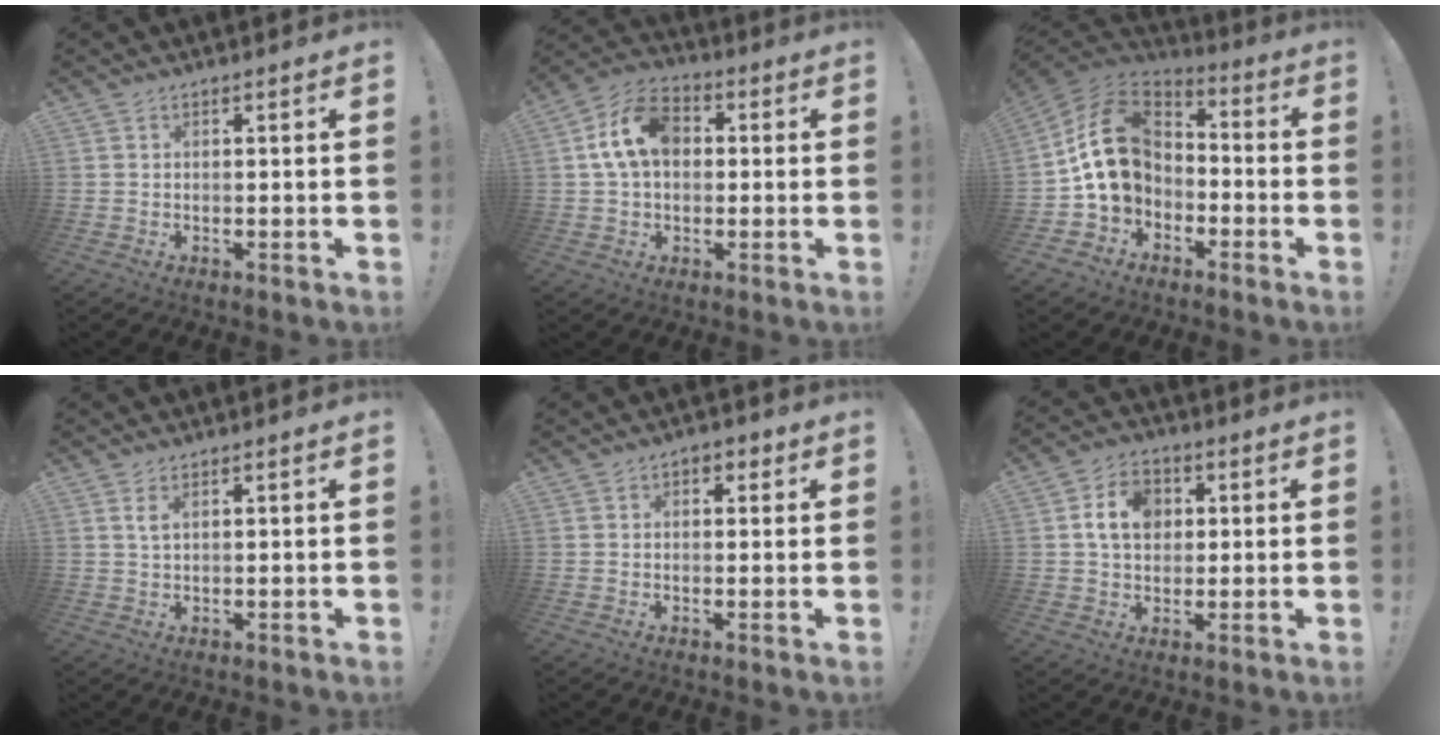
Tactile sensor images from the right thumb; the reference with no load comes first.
{"total": 13.0, "force": [2.2, 9.1, 9.0], "torque": [-0.165, 0.016, 0.045]}
{"total": 17.9, "force": [0.8, 13.8, 11.4], "torque": [-0.197, 0.018, 0.023]}
{"total": 2.3, "force": [1.1, 0.7, 1.8], "torque": [-0.036, 0.000, 0.019]}
{"total": 2.6, "force": [0.5, 2.0, 1.6], "torque": [-0.016, 0.003, 0.006]}
{"total": 9.8, "force": [2.2, 7.5, 5.9], "torque": [-0.097, 0.012, 0.044]}